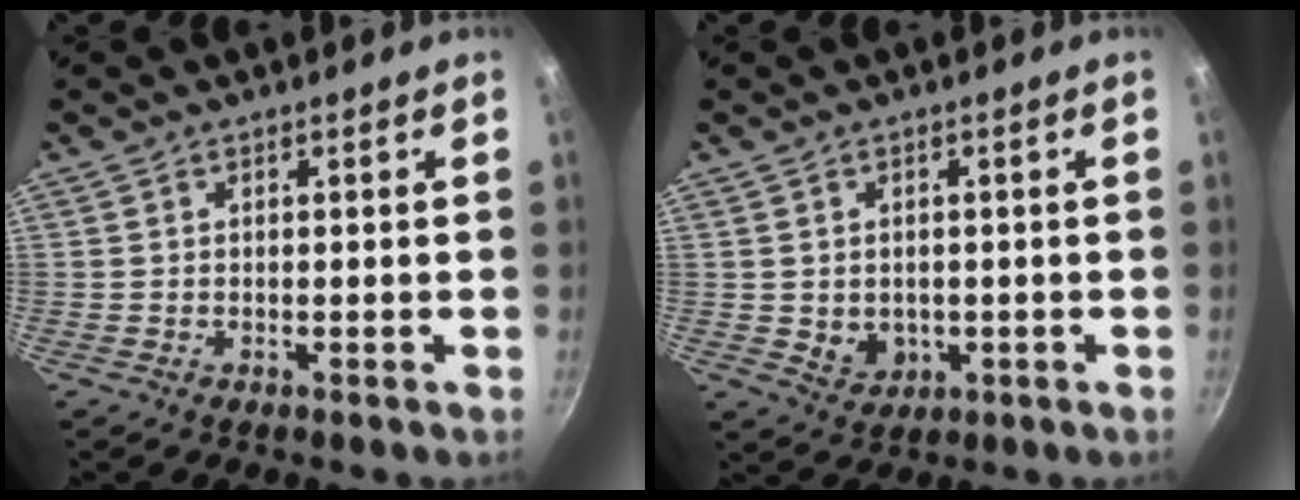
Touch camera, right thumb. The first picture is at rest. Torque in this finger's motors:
{"motor_torque": [0.62, -0.07, -0.28, -0.13, 0.11]}